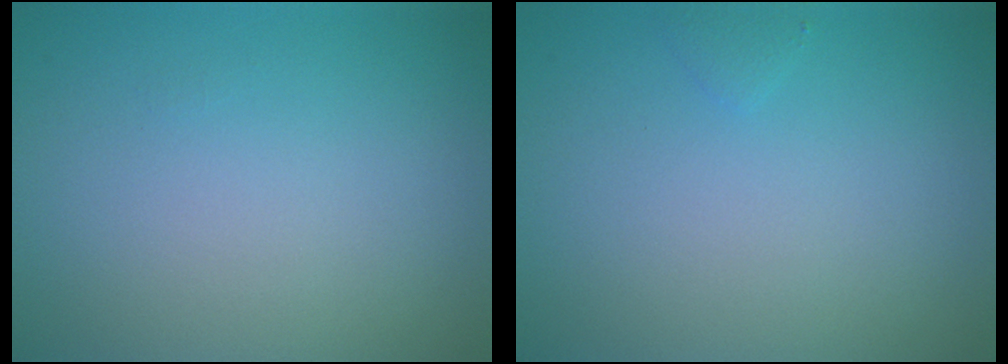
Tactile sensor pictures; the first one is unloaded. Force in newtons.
{"total": 0.5, "press": 0.5, "slide": 0.0}